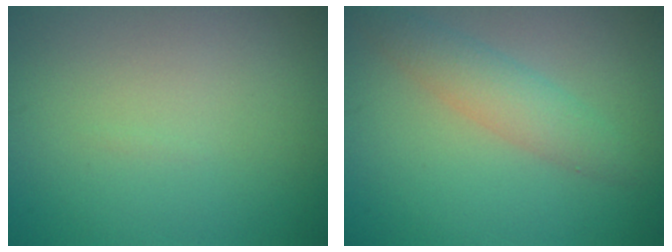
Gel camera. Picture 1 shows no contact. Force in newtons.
{"total": 2.9, "press": 2.9, "slide": 0.1}